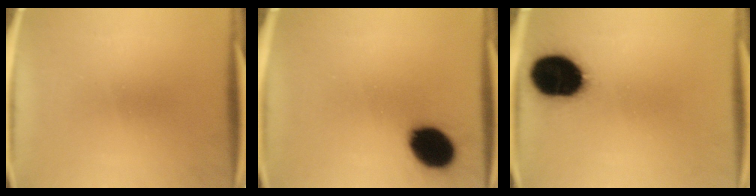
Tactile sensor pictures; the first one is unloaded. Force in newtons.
{"total": 13.0}
{"total": 19.4}